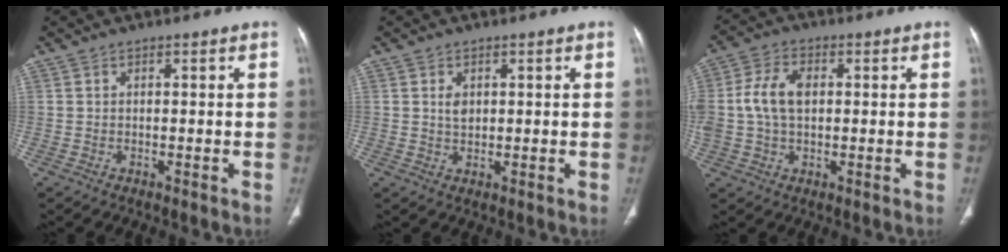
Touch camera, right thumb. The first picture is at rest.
{"total": 2.3, "force": [0.7, 1.6, 1.5], "torque": [-0.019, -0.004, 0.013]}
{"total": 8.6, "force": [0.8, 5.5, 6.6], "torque": [-0.136, 0.017, 0.014]}